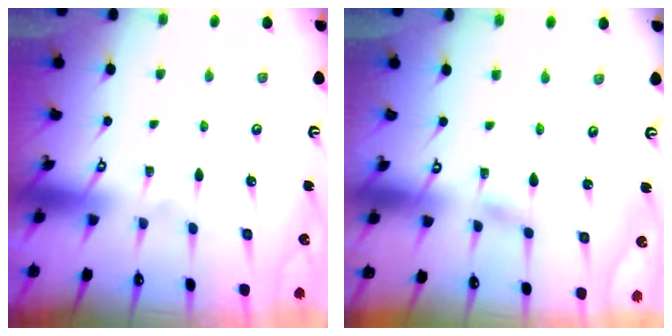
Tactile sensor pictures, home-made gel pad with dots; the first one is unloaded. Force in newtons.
{"total": 1.1, "press": 1.1, "slide": 0.1}